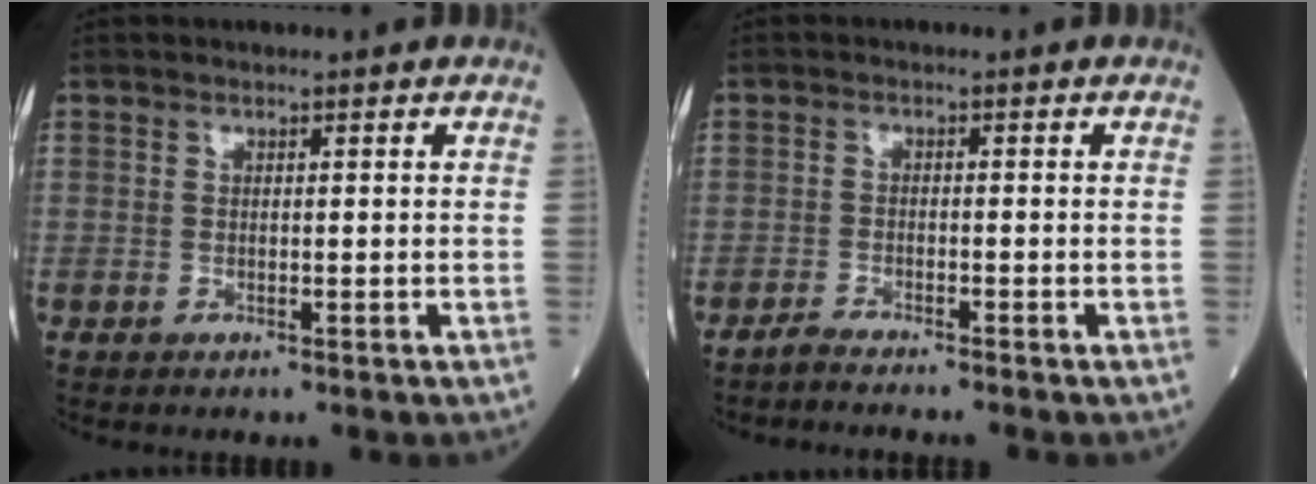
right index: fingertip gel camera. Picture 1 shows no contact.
{"total": 2.4, "force": [-2.2, -0.4, 0.7], "torque": [-0.021, -0.005, -0.038]}